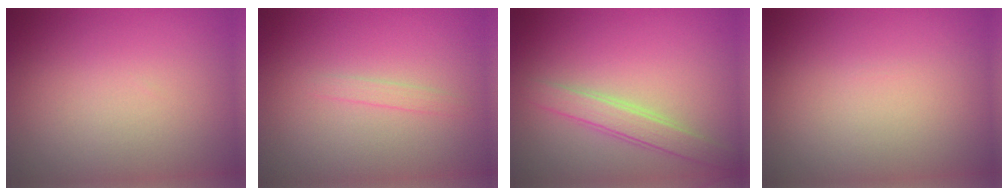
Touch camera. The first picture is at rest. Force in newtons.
{"total": 0.8, "press": 0.8, "slide": 0.0}
{"total": 2.5, "press": 2.5, "slide": 0.1}
{"total": 0.0}